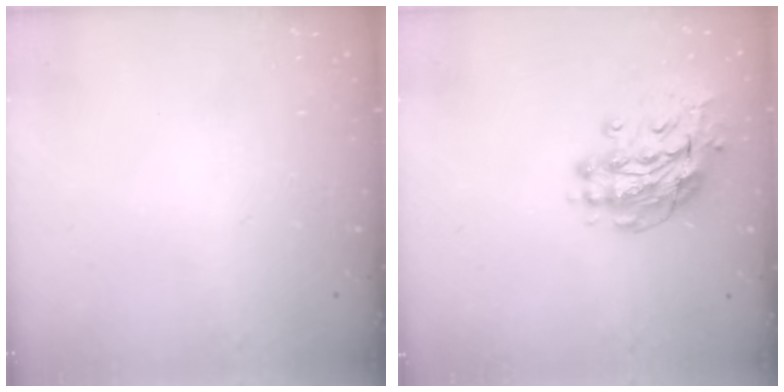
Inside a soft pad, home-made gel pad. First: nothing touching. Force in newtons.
{"total": 13.7, "press": 13.6, "slide": 1.5}